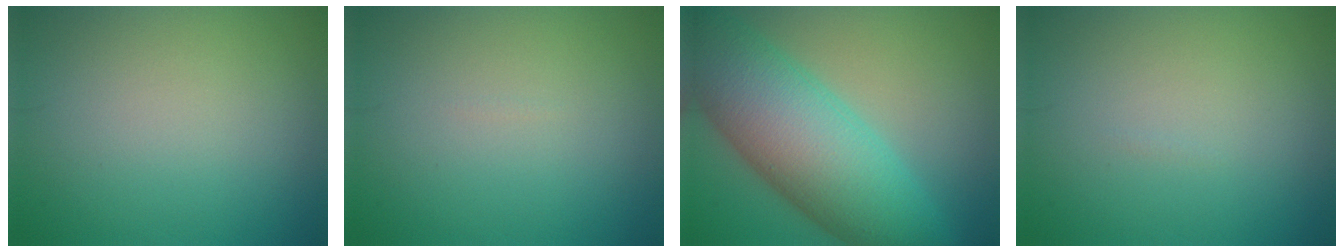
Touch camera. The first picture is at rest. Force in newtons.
{"total": 0.0}
{"total": 11.3, "press": 11.3, "slide": 0.4}
{"total": 0.0}